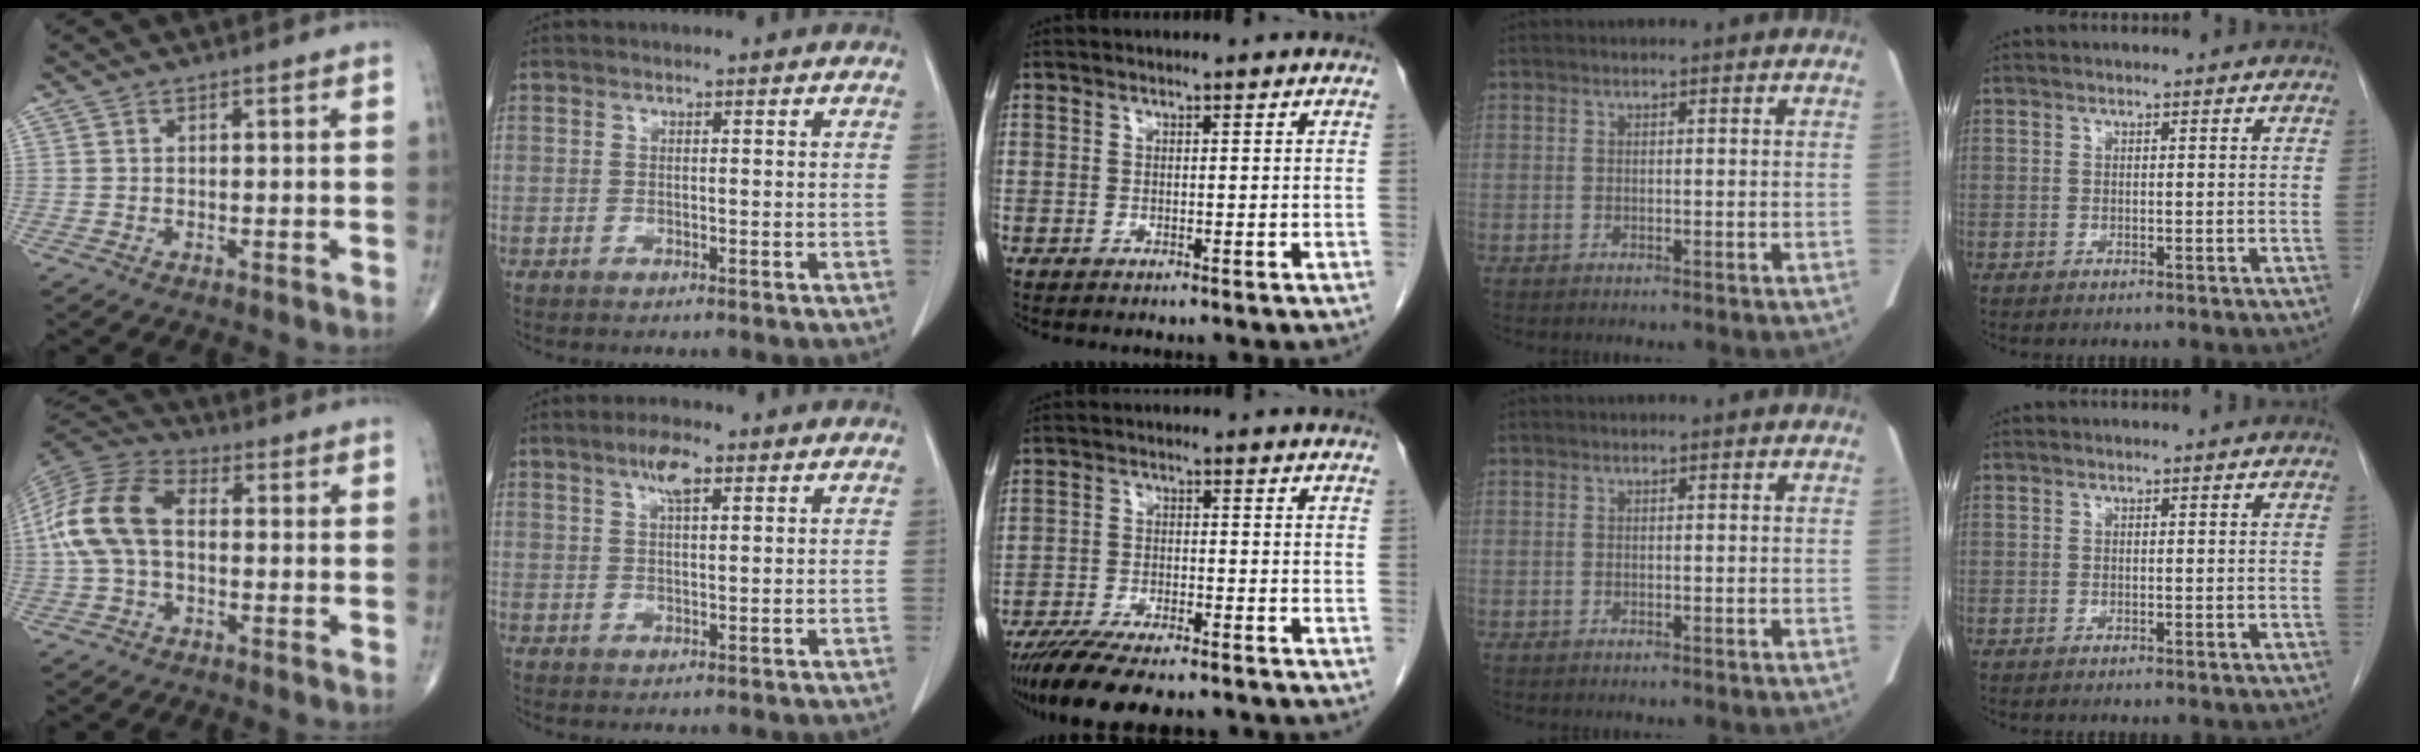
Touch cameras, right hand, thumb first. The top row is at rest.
{"thumb": {"total": 13.3, "force": [0.0, 8.2, 10.4], "torque": [-0.220, 0.034, -0.010]}, "index": {"total": 4.0, "force": [2.2, 1.0, 3.2], "torque": [-0.065, 0.006, 0.041]}, "middle": {"total": 13.2, "force": [-11.0, 2.8, 6.6], "torque": [-0.111, -0.017, -0.171]}}